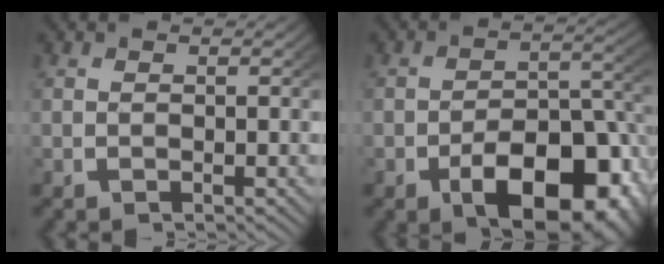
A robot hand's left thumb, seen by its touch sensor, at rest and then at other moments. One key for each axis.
{"total": 10.7, "fx": -3.8, "fy": 6.0, "fz": 8.1, "tx": -0.121, "ty": -0.041, "tz": -0.037}